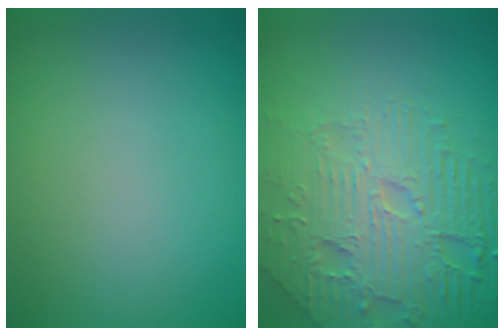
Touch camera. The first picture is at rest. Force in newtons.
{"total": 7.9, "press": 5.7, "slide": 5.4}